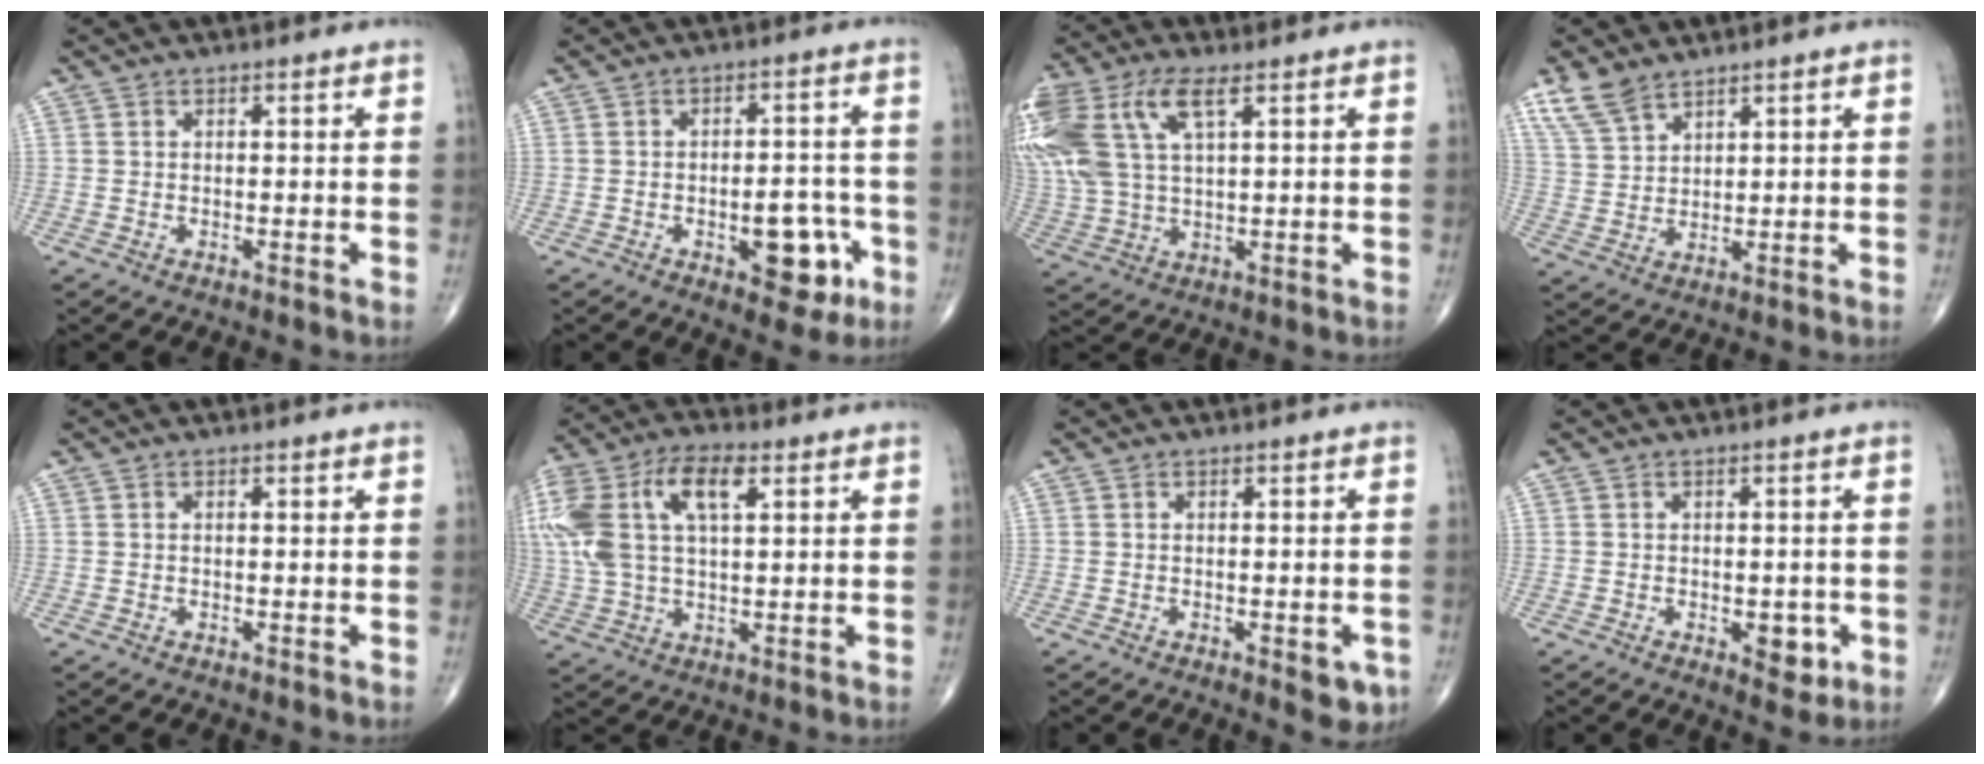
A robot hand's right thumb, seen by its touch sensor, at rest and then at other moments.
{"total": 9.7, "force": [-3.5, 5.0, 7.6], "torque": [-0.069, 0.026, -0.038]}
{"total": 19.5, "force": [7.5, 9.6, 15.2], "torque": [-0.386, 0.017, 0.146]}
{"total": 6.5, "force": [4.9, 3.0, 2.9], "torque": [-0.055, -0.014, 0.107]}
{"total": 0.0}
{"total": 19.6, "force": [5.9, 10.1, 15.7], "torque": [-0.366, 0.028, 0.106]}
{"total": 4.2, "force": [-1.6, 1.9, 3.5], "torque": [-0.025, 0.000, -0.013]}
{"total": 4.4, "force": [-1.3, 2.5, 3.3], "torque": [-0.021, 0.000, -0.012]}